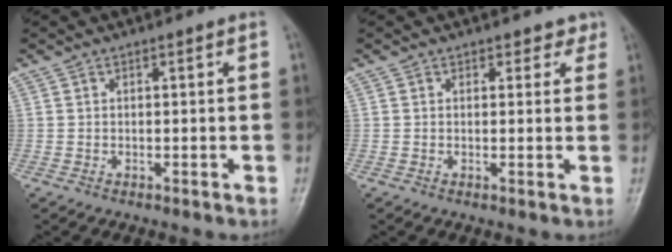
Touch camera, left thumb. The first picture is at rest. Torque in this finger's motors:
{"motor_torque": [-0.08, 0.07, -0.10, 0.10, 0.01]}